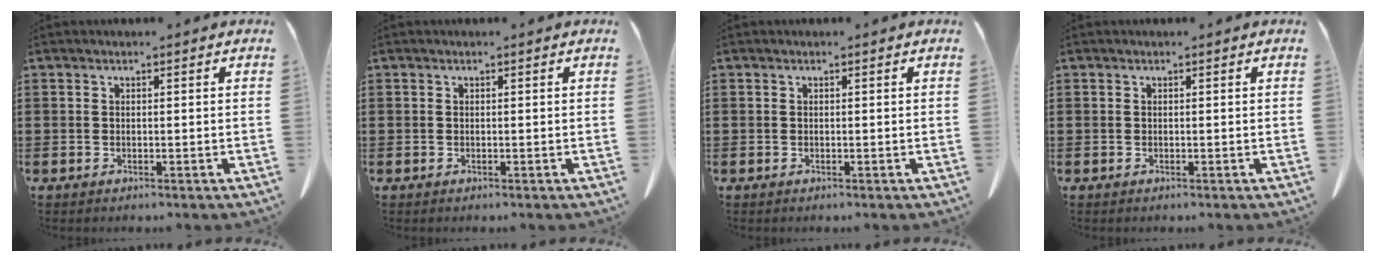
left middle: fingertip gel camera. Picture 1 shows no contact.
{"total": 0.0}
{"total": 0.0}
{"total": 0.0}